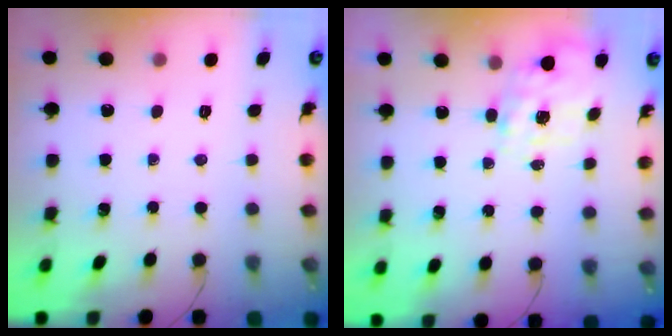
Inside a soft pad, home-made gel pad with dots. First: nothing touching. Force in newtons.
{"total": 8.1, "press": 8.1, "slide": 0.7}